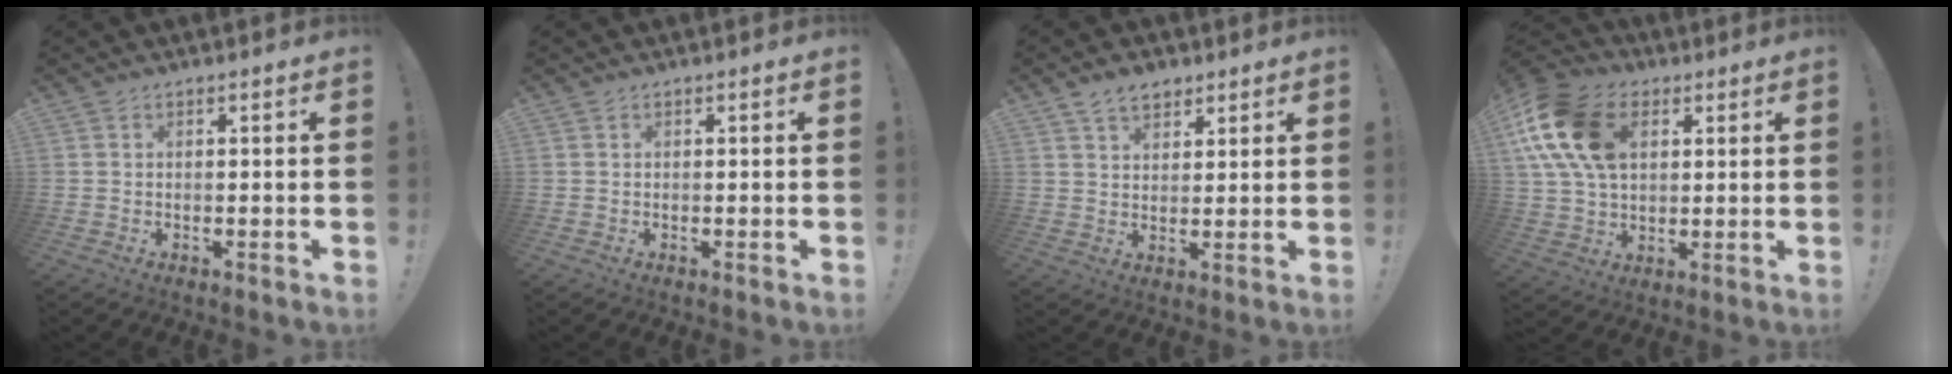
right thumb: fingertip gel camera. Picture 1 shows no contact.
{"total": 0.0}
{"total": 6.2, "force": [4.2, 3.8, 2.6], "torque": [-0.036, -0.016, 0.077]}
{"total": 19.3, "force": [6.5, 13.4, 12.3], "torque": [-0.218, -0.016, 0.124]}